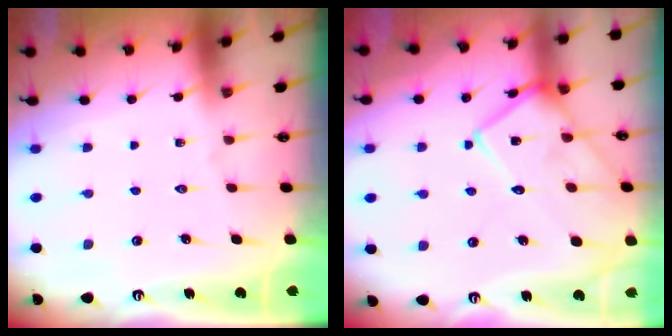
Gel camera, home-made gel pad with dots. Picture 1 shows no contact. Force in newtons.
{"total": 15.9, "press": 15.8, "slide": 1.4}